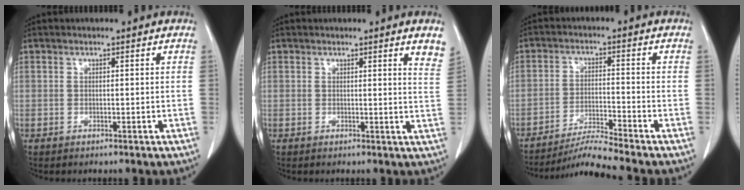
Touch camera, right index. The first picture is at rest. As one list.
[{"total": 4.0, "force": [3.0, 0.1, 2.7], "torque": [-0.029, -0.012, 0.020]}, {"total": 6.2, "force": [-5.6, -2.4, 1.0], "torque": [-0.025, -0.017, -0.101]}]